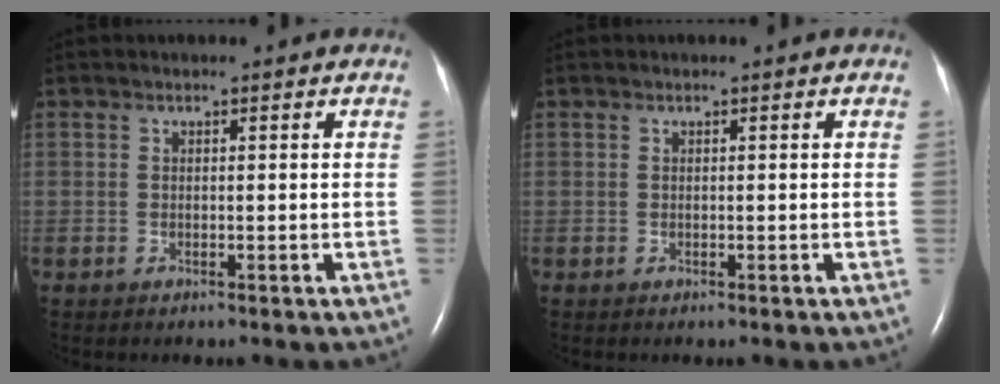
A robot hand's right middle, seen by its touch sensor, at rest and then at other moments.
{"total": 0.0}